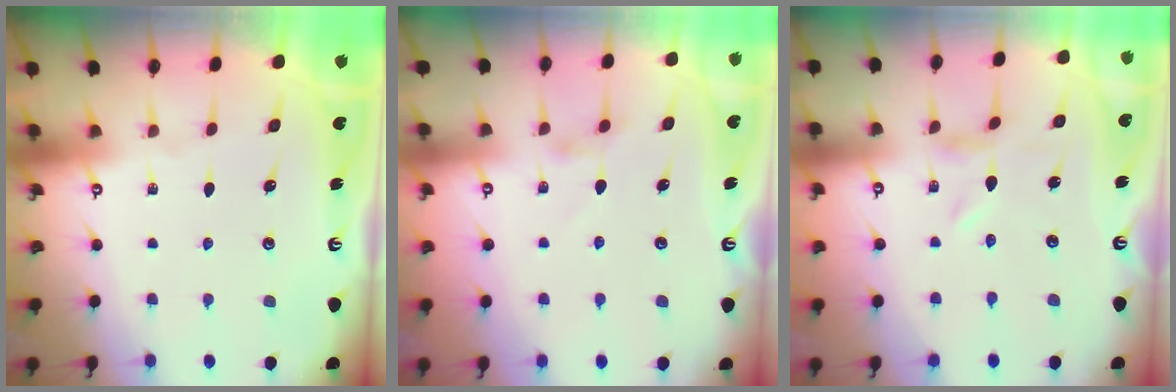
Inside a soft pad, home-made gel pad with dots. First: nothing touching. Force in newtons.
{"total": 2.4, "press": 2.4, "slide": 0.4}
{"total": 0.0}